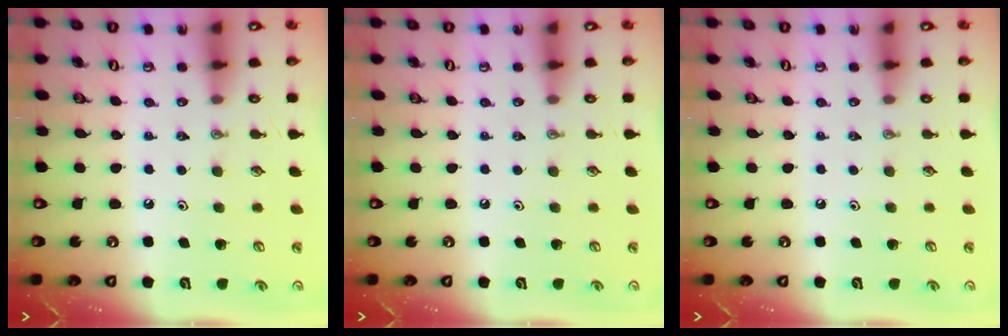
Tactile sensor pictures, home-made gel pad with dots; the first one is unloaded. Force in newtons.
{"total": 0.0}
{"total": 0.0}